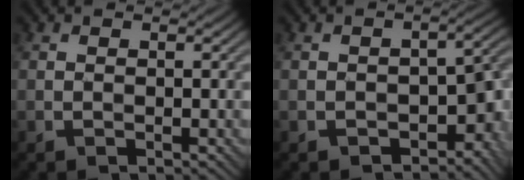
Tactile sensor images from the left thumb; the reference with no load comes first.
{"total": 7.2, "force": [-3.0, 4.1, 5.0], "torque": [-0.067, -0.016, -0.039]}